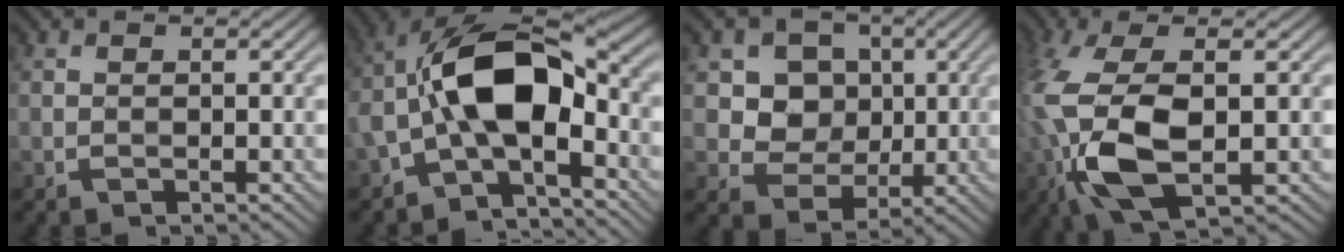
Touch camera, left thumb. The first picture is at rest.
{"total": 13.7, "force": [-1.6, 7.1, 11.6], "torque": [-0.222, 0.015, -0.042]}
{"total": 7.8, "force": [2.0, 7.0, 2.9], "torque": [-0.072, -0.006, 0.048]}
{"total": 12.5, "force": [-2.1, 5.4, 11.1], "torque": [-0.265, -0.006, -0.042]}